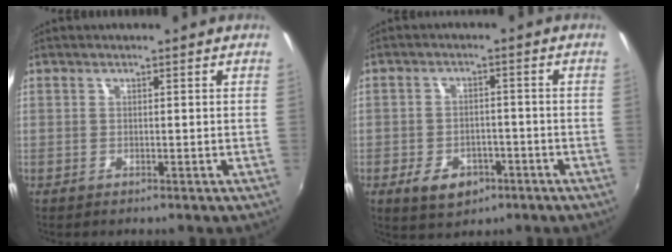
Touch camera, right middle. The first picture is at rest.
{"total": 7.1, "force": [-3.8, 4.7, 3.8], "torque": [-0.094, -0.002, -0.052]}